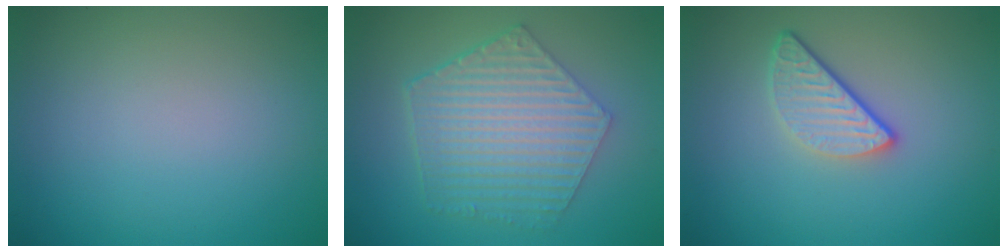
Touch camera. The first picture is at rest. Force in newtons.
{"total": 6.7, "press": 4.9, "slide": 4.6}
{"total": 3.2, "press": 2.5, "slide": 2.0}